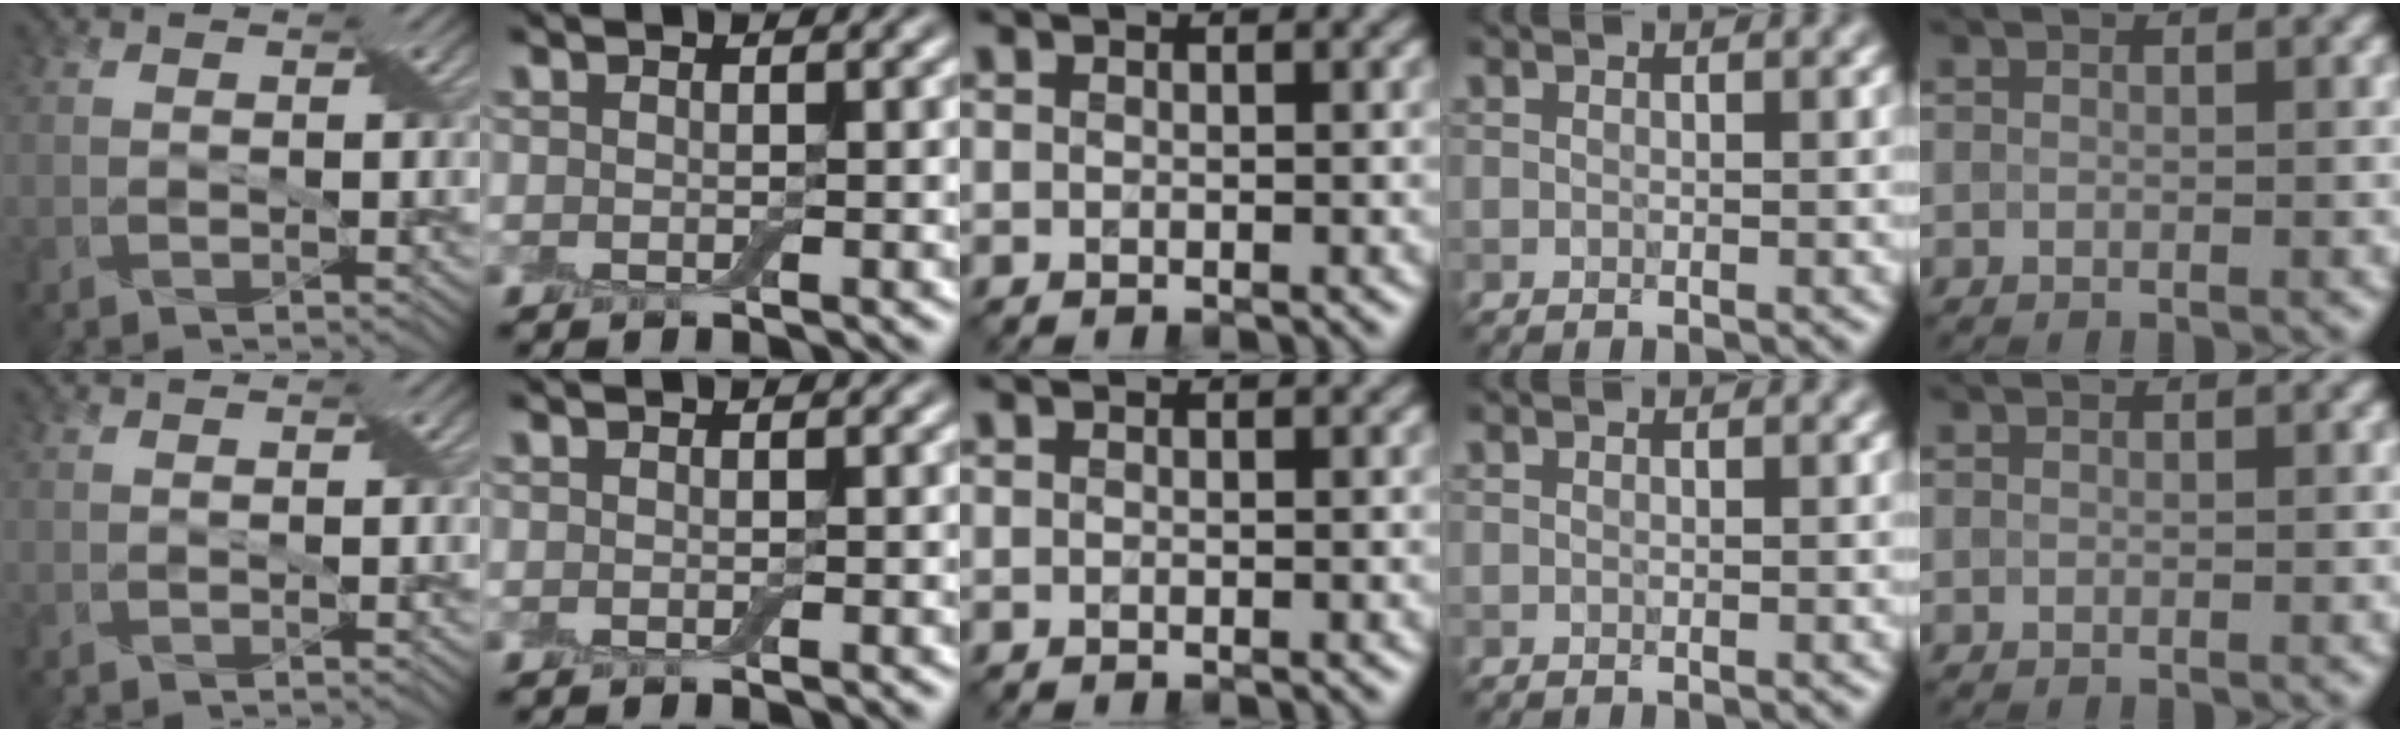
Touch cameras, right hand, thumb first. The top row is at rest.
{}